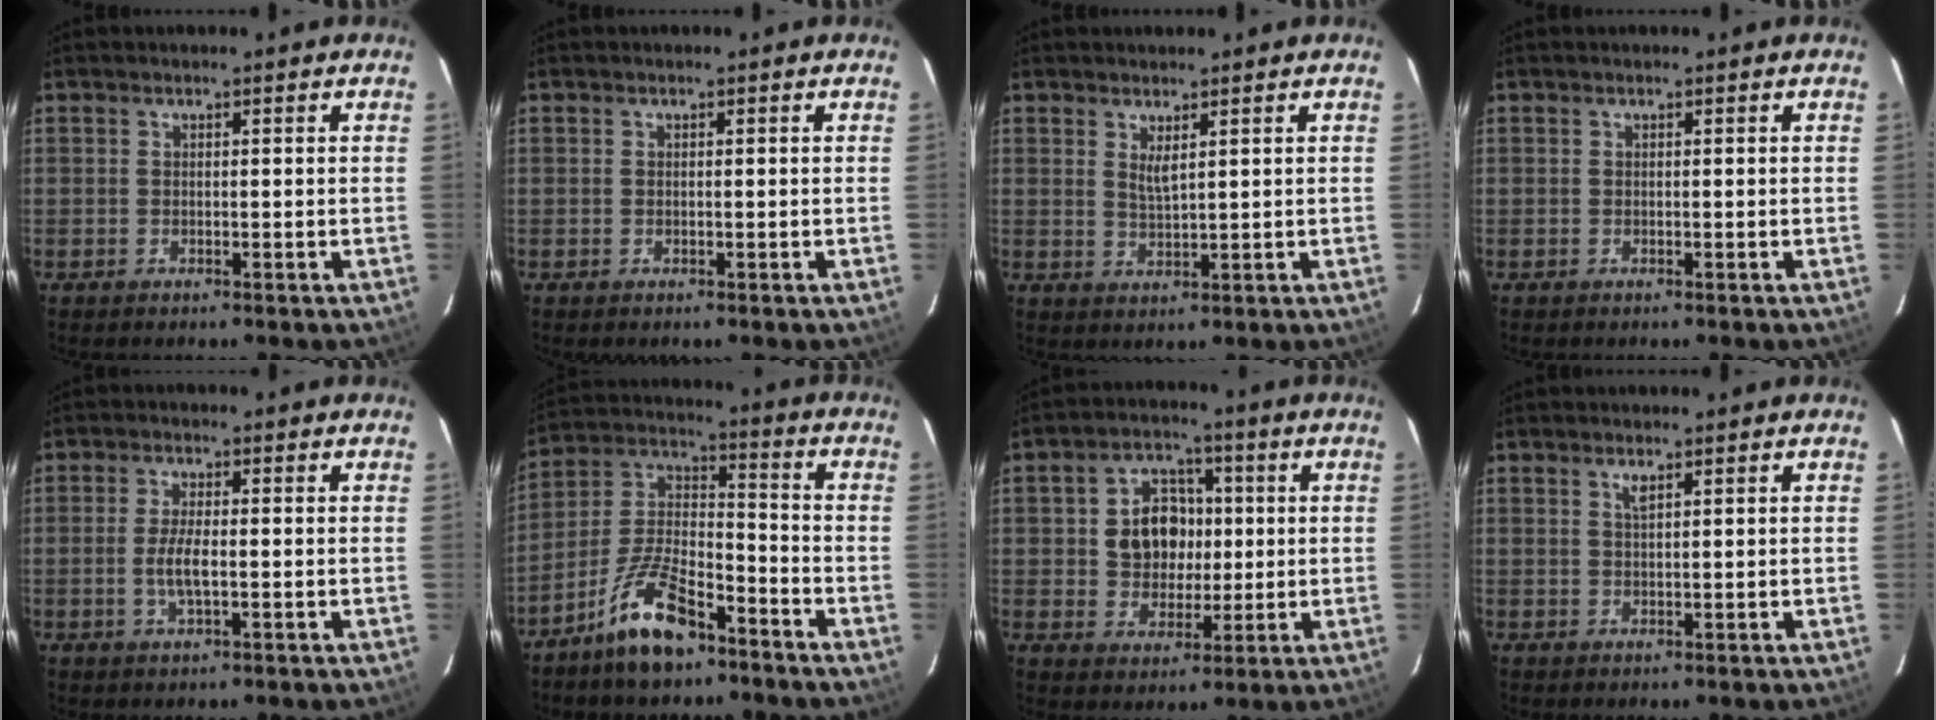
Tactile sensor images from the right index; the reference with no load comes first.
{"total": 0.0}
{"total": 2.7, "force": [1.4, 0.6, 2.2], "torque": [-0.041, -0.006, 0.025]}
{"total": 0.0}
{"total": 4.4, "force": [-0.8, 1.1, 4.2], "torque": [-0.084, -0.003, -0.014]}
{"total": 13.2, "force": [-8.8, 4.9, 8.5], "torque": [-0.175, 0.017, -0.159]}
{"total": 9.7, "force": [0.9, 8.1, 5.3], "torque": [-0.111, 0.026, 0.027]}
{"total": 1.3, "force": [0.8, 0.3, 1.0], "torque": [-0.018, 0.002, 0.013]}